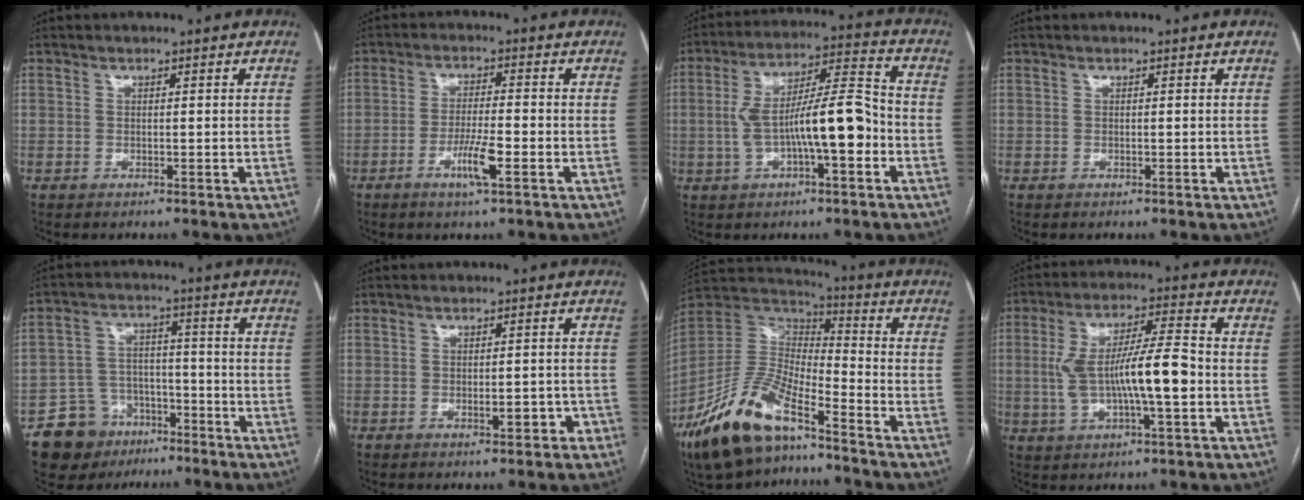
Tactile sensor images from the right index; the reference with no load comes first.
{"total": 5.6, "force": [-2.5, 0.1, 5.0], "torque": [-0.094, -0.007, -0.046]}
{"total": 12.9, "force": [-2.6, 2.3, 12.4], "torque": [-0.223, 0.026, -0.041]}
{"total": 0.0}
{"total": 9.4, "force": [-5.9, 7.1, 1.5], "torque": [-0.032, 0.032, -0.089]}
{"total": 2.8, "force": [-1.3, 1.0, 2.3], "torque": [-0.031, 0.002, -0.014]}
{"total": 16.7, "force": [-11.2, 5.3, 11.3], "torque": [-0.234, 0.001, -0.206]}
{"total": 11.9, "force": [-1.2, 1.9, 11.7], "torque": [-0.223, 0.016, -0.019]}